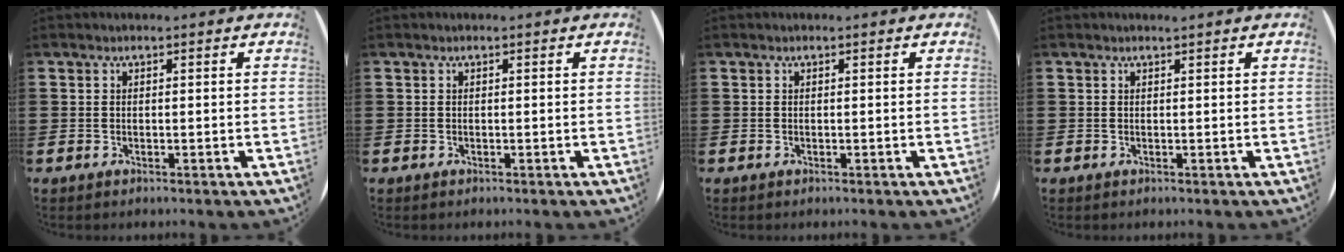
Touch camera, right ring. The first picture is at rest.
{"total": 0.0}
{"total": 0.0}
{"total": 0.0}